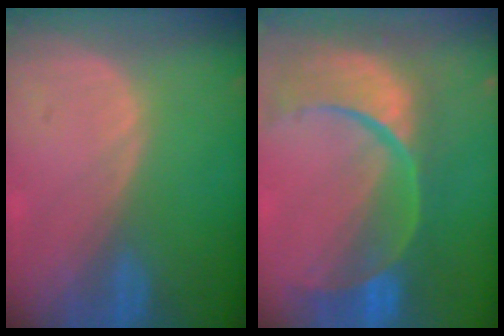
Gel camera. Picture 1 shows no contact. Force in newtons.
{"total": 13.5, "press": 10.8, "slide": 8.0}